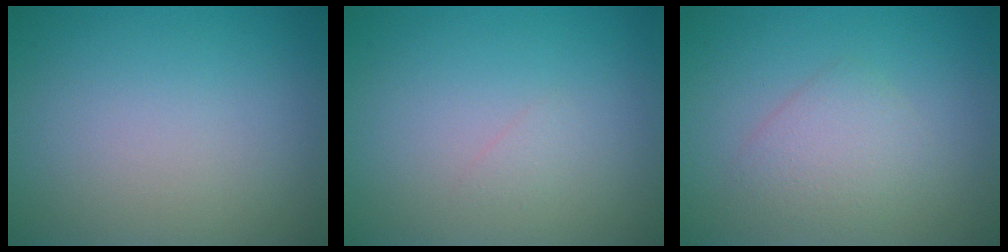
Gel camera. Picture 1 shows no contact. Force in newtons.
{"total": 0.6, "press": 0.6, "slide": 0.0}
{"total": 2.2, "press": 2.2, "slide": 0.1}